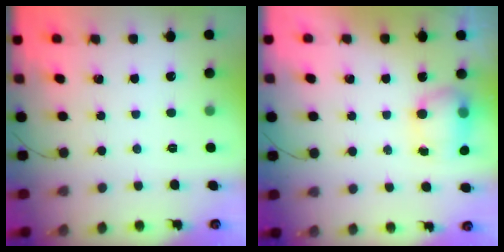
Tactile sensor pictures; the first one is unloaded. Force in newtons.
{"total": 11.0, "press": 8.8, "slide": 6.6}